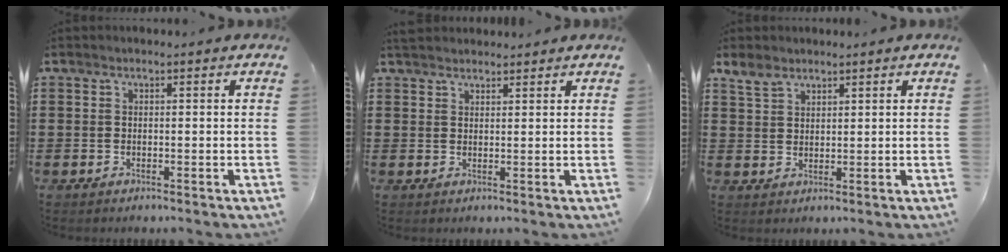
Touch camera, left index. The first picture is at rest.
{"total": 1.9, "force": [1.9, 0.4, 0.2], "torque": [-0.008, 0.003, 0.038]}
{"total": 3.4, "force": [2.5, 2.0, 1.1], "torque": [-0.032, 0.007, 0.048]}